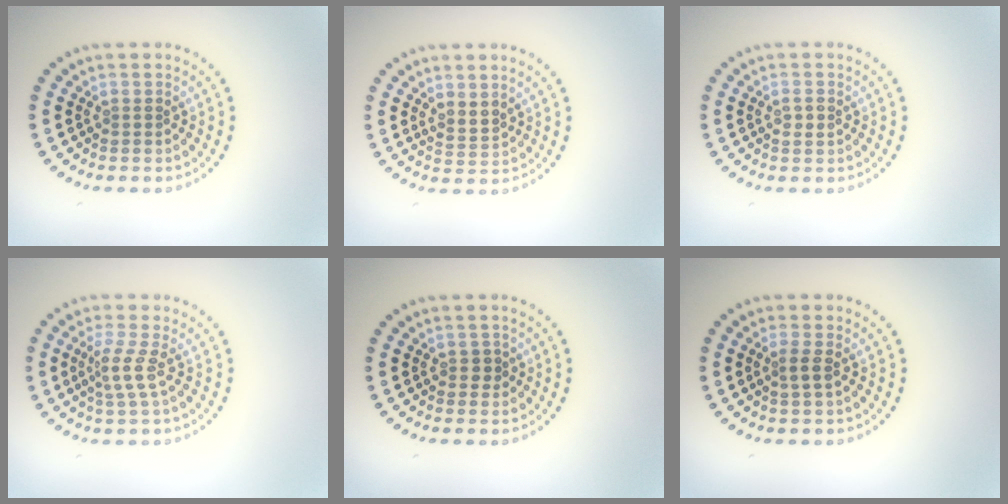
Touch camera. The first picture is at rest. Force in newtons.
{"total": 1.8, "press": 1.3, "slide": 1.2}
{"total": 1.2, "press": 1.1, "slide": 0.1}
{"total": 2.2, "press": 1.5, "slide": 1.6}
{"total": 0.8, "press": 0.7, "slide": 0.3}
{"total": 1.3, "press": 1.1, "slide": 0.6}